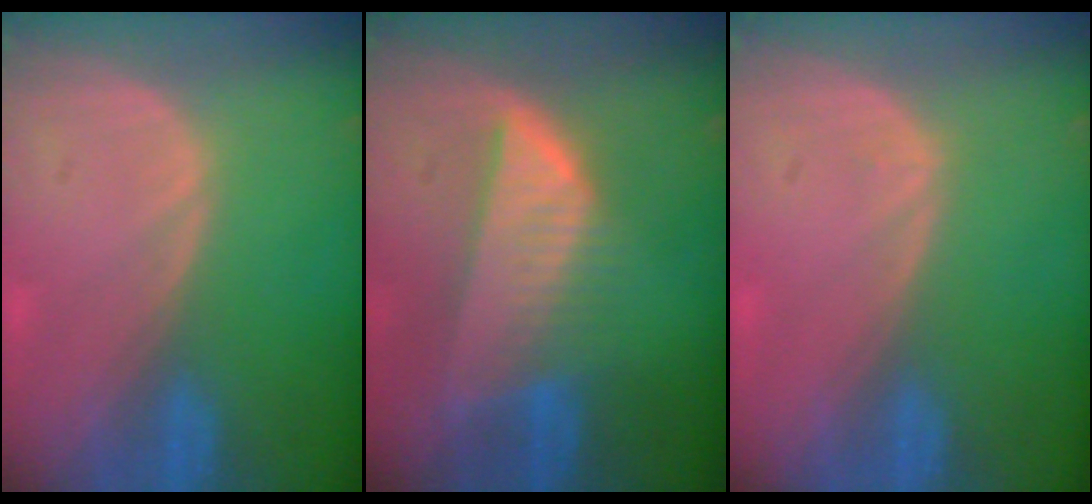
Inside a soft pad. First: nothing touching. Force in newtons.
{"total": 8.3, "press": 7.3, "slide": 3.9}
{"total": 0.5, "press": 0.2, "slide": 0.5}